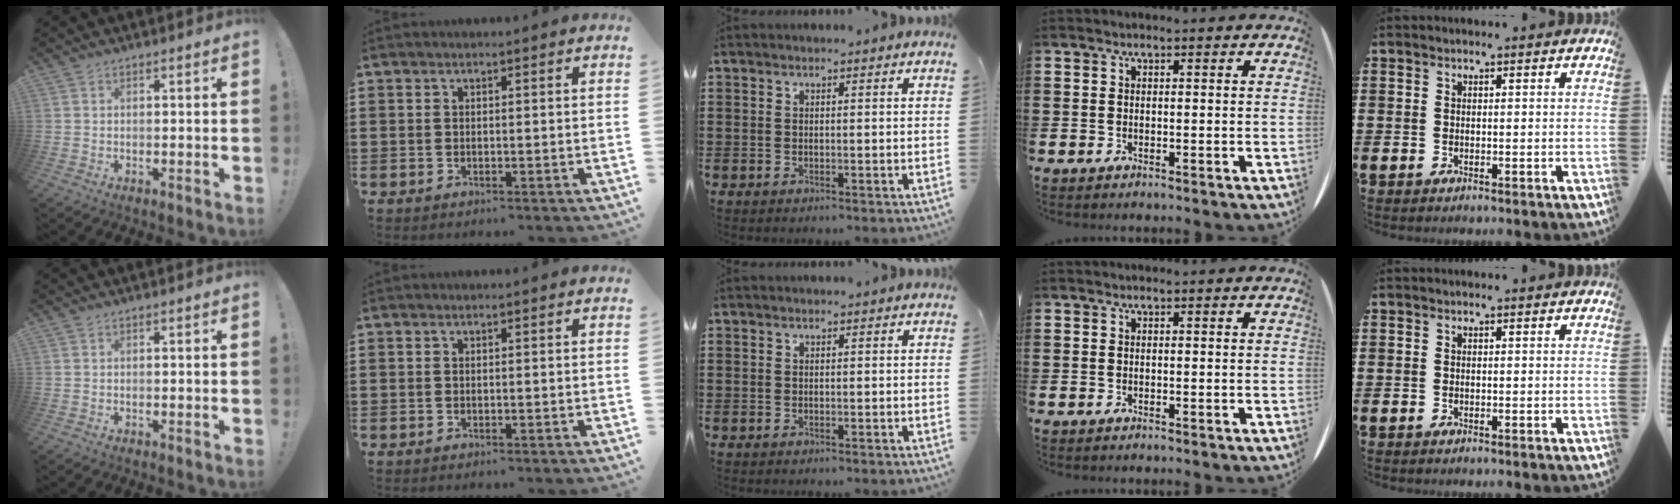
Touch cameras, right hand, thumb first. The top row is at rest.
{}